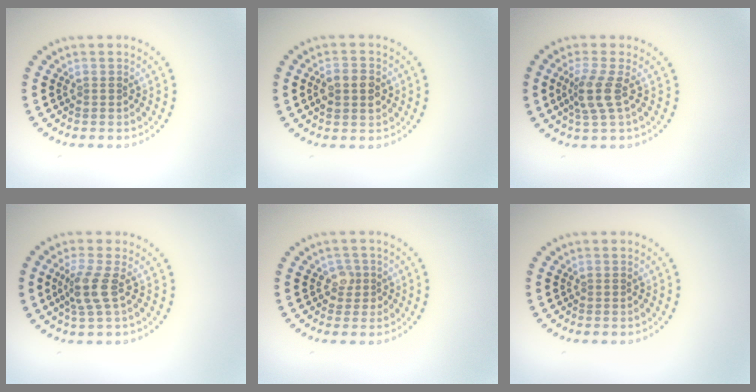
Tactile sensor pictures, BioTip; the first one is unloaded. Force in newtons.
{"total": 2.9, "press": 2.9, "slide": 0.1}
{"total": 2.8, "press": 2.1, "slide": 1.8}
{"total": 2.5, "press": 1.9, "slide": 1.7}
{"total": 1.6, "press": 1.4, "slide": 0.9}
{"total": 0.0}